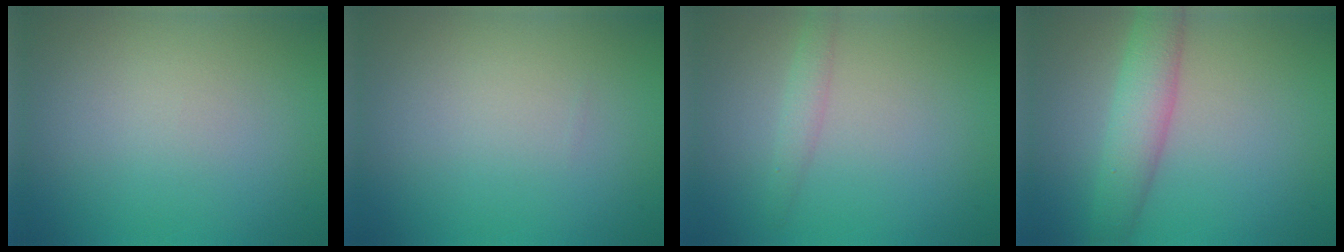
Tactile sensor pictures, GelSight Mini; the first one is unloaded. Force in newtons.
{"total": 0.0}
{"total": 1.4, "press": 1.4, "slide": 0.0}
{"total": 4.1, "press": 4.0, "slide": 0.4}